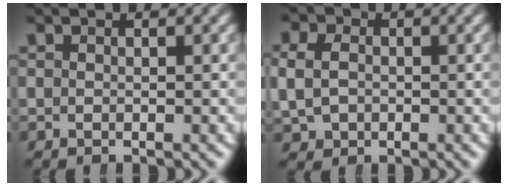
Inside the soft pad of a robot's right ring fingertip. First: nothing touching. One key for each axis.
{"total": 3.2, "fx": 0.1, "fy": 2.7, "fz": 1.6, "tx": -0.036, "ty": -0.010, "tz": 0.010}